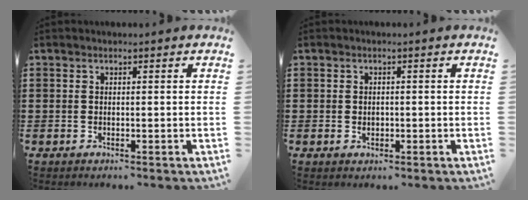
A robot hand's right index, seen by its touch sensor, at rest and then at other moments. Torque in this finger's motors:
{"motor_torque": [-0.27, 0.28, 0.03, 0.01]}